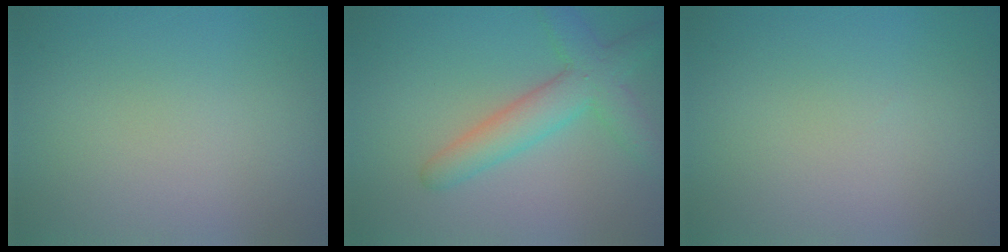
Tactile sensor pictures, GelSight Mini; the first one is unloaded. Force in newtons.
{"total": 4.5, "press": 4.5, "slide": 0.2}
{"total": 0.0}